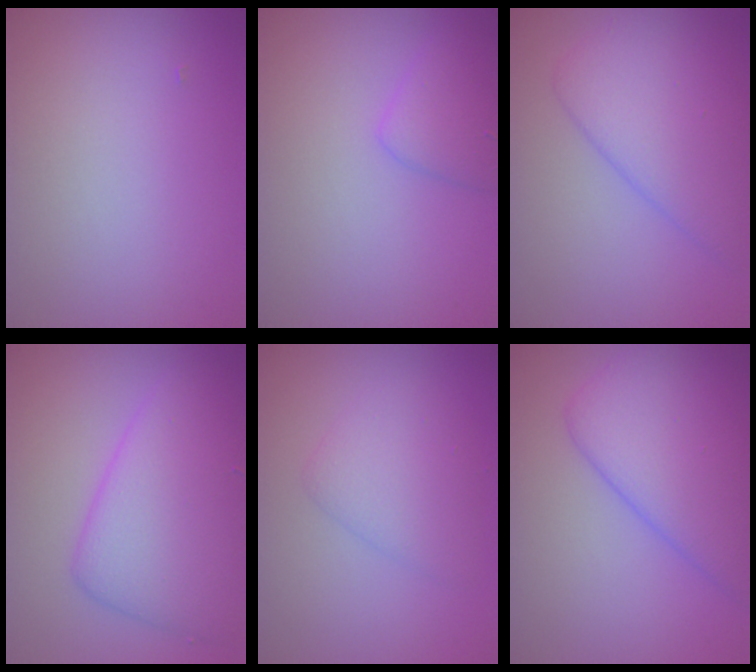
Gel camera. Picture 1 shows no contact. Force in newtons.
{"total": 2.2, "press": 2.2, "slide": 0.1}
{"total": 5.4, "press": 5.4, "slide": 0.2}
{"total": 6.5, "press": 6.5, "slide": 0.4}
{"total": 2.9, "press": 2.9, "slide": 0.0}
{"total": 7.0, "press": 7.0, "slide": 0.3}